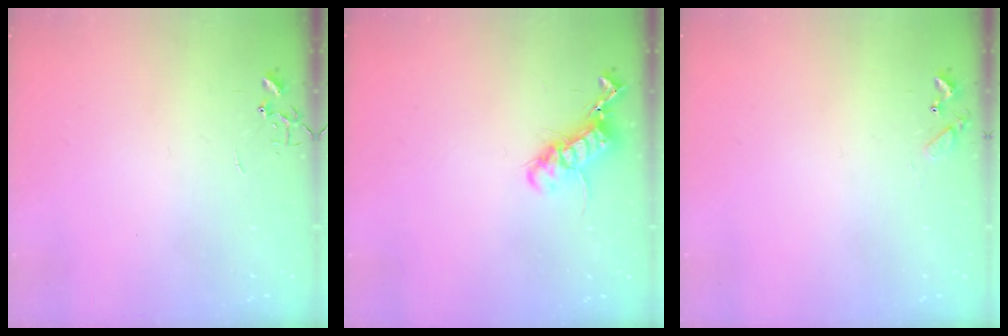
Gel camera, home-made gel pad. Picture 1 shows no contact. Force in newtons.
{"total": 12.5, "press": 12.5, "slide": 0.4}
{"total": 5.5, "press": 5.5, "slide": 0.4}